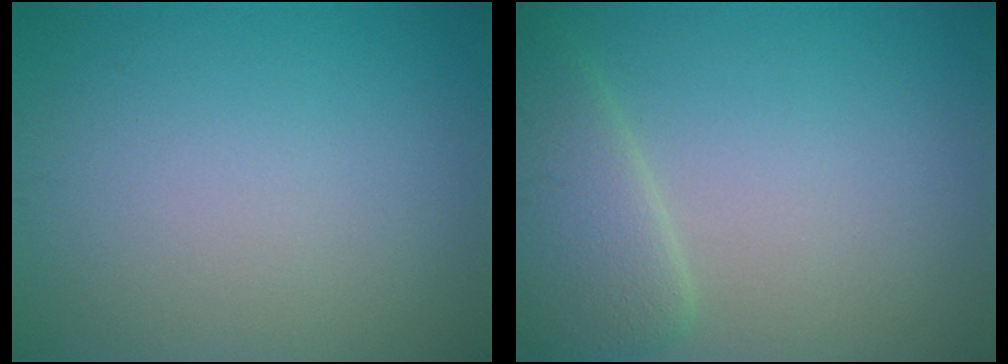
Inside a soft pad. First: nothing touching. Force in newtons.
{"total": 4.2, "press": 4.2, "slide": 0.1}